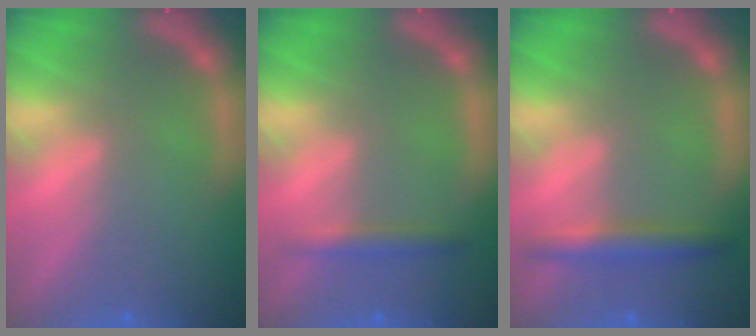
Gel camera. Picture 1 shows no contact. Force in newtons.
{"total": 1.9}
{"total": 3.0}